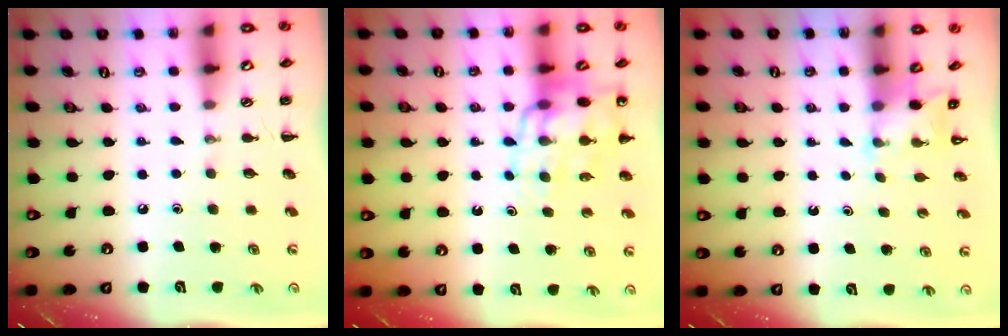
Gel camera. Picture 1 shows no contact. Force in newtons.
{"total": 15.0, "press": 14.5, "slide": 3.7}
{"total": 2.7, "press": 2.6, "slide": 0.9}